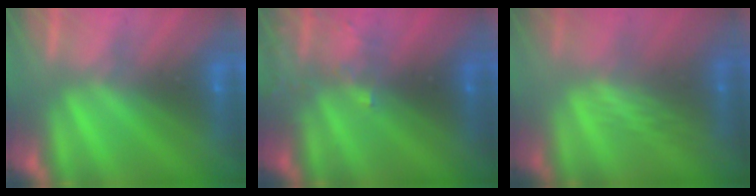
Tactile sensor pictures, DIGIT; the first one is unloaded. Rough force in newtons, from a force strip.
{"total": 3.2}
{"total": 2.4}